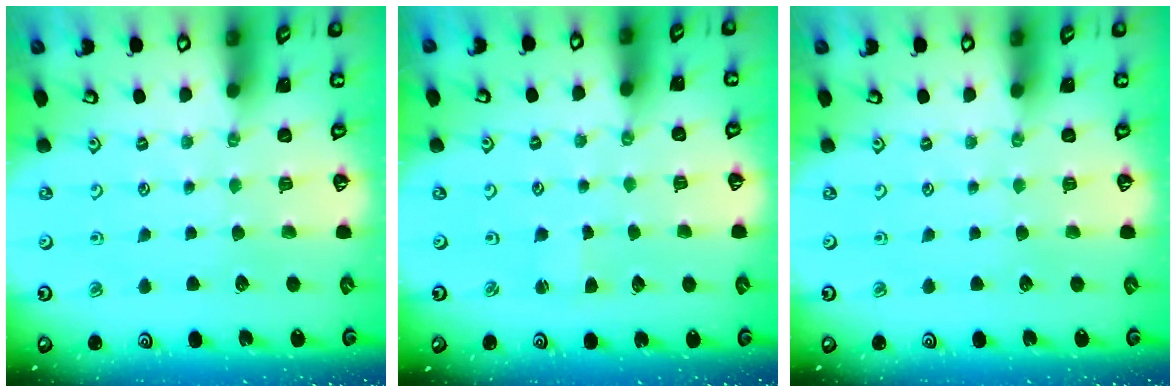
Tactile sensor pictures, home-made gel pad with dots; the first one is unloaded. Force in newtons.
{"total": 1.3, "press": 1.3, "slide": 0.2}
{"total": 0.0}